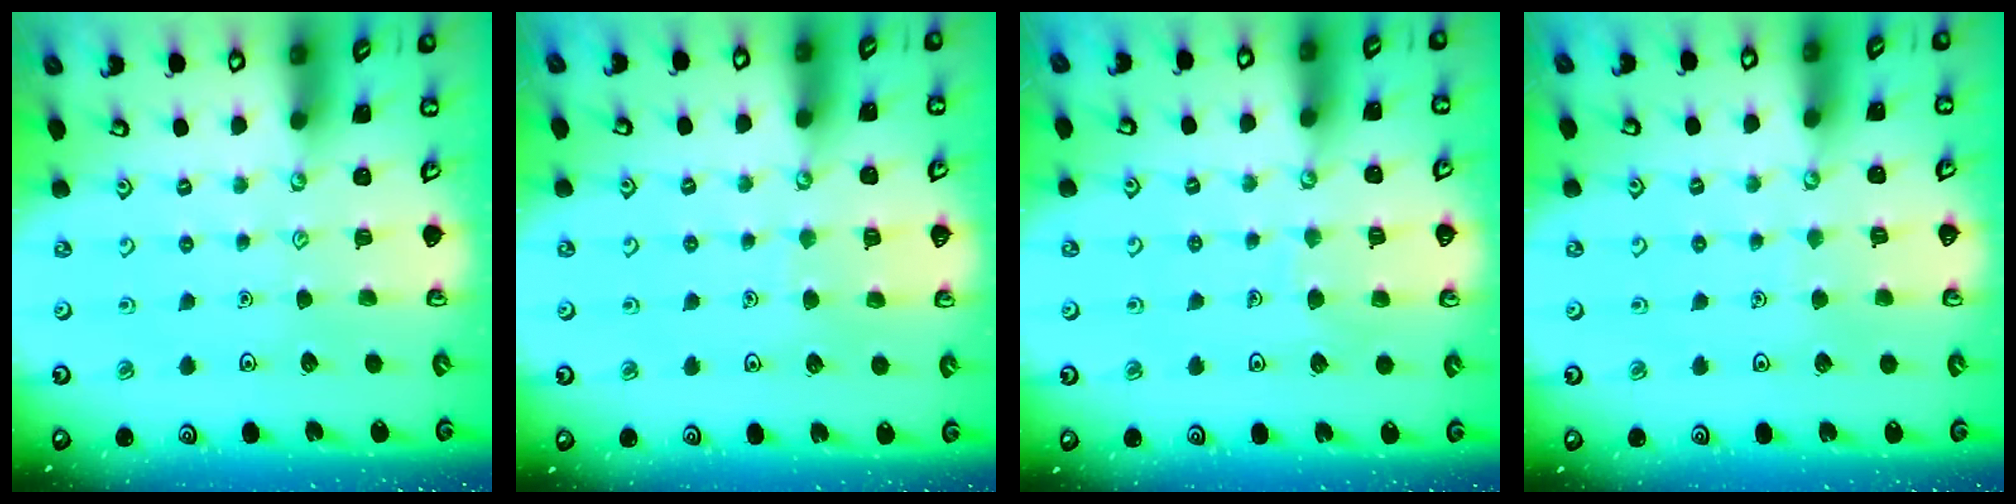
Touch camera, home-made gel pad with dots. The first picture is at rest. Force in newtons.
{"total": 4.4, "press": 4.4, "slide": 0.4}
{"total": 5.6, "press": 5.5, "slide": 0.5}
{"total": 2.9, "press": 2.9, "slide": 0.3}